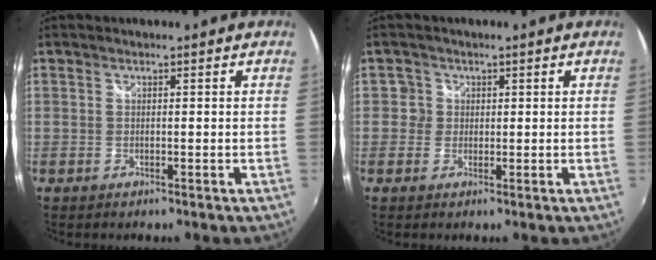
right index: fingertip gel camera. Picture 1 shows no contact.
{"total": 2.3, "force": [-0.1, 2.3, 0.0], "torque": [0.005, 0.009, -0.005]}